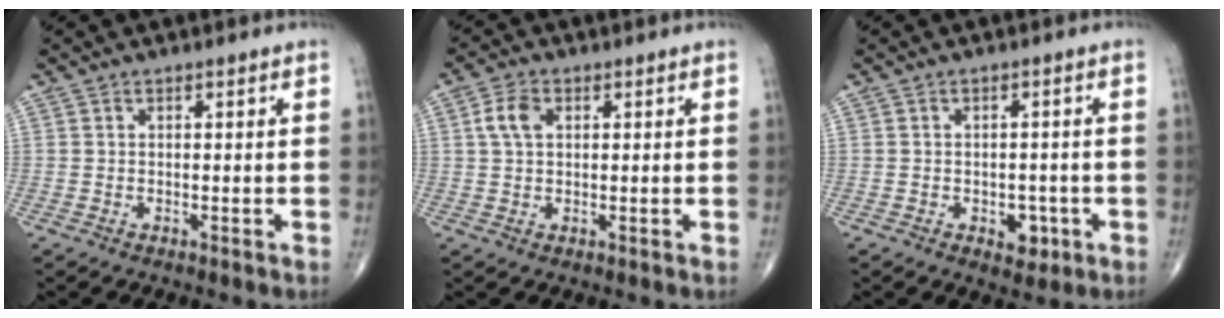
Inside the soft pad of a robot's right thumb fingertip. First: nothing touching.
{"total": 4.3, "force": [1.2, 2.7, 3.1], "torque": [-0.065, 0.006, 0.020]}
{"total": 4.0, "force": [-1.4, 2.7, 2.6], "torque": [-0.011, 0.007, -0.013]}